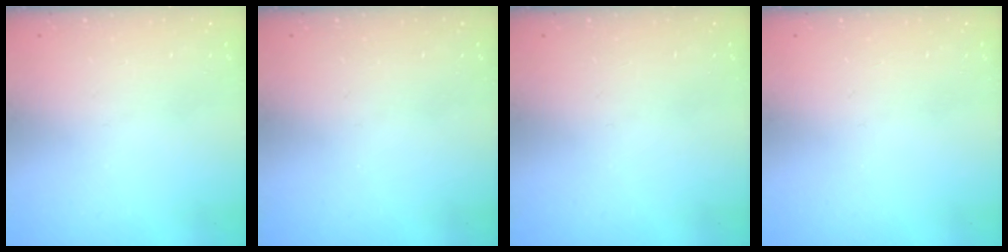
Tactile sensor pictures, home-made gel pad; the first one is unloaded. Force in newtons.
{"total": 0.0}
{"total": 0.0}
{"total": 0.0}